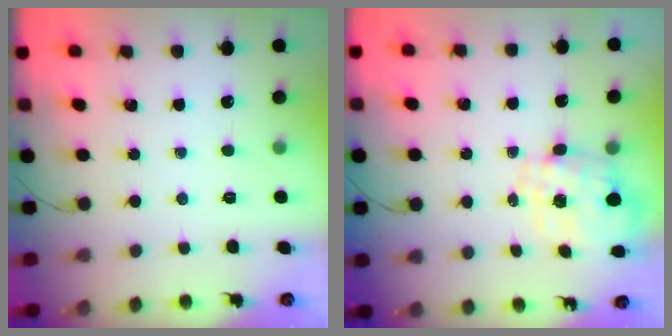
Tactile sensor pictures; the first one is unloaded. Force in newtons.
{"total": 2.0, "press": 1.7, "slide": 1.1}